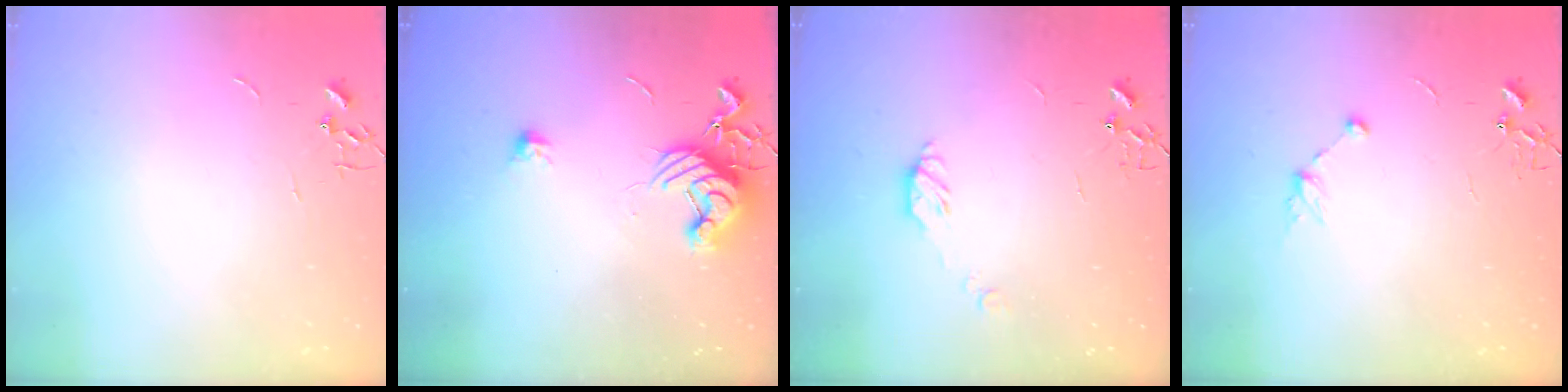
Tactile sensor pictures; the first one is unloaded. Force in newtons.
{"total": 12.1, "press": 12.0, "slide": 0.4}
{"total": 6.4, "press": 6.4, "slide": 0.3}
{"total": 8.3, "press": 8.1, "slide": 1.4}